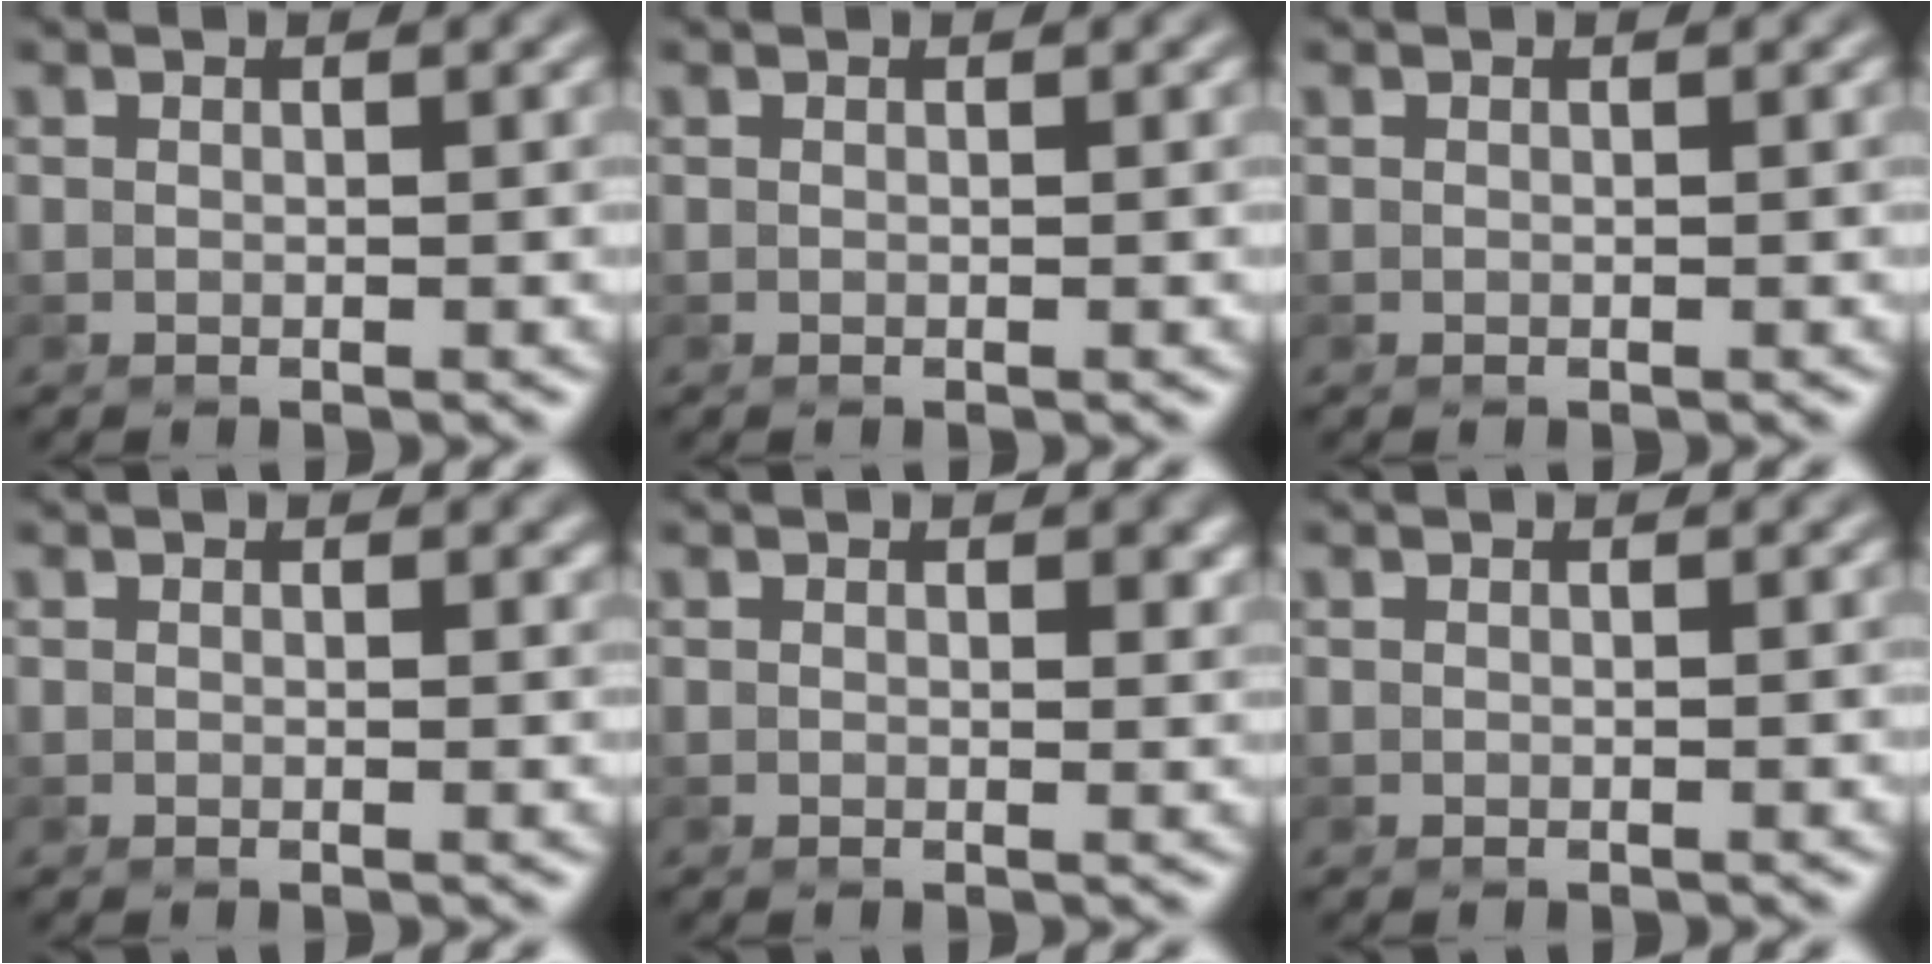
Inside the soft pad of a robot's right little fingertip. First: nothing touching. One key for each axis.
{"total": 0.0}
{"total": 0.0}
{"total": 0.5, "fx": 0.3, "fy": 0.3, "fz": 0.3, "tx": -0.003, "ty": -0.002, "tz": 0.003}
{"total": 1.3, "fx": 0.6, "fy": 0.7, "fz": 0.9, "tx": -0.007, "ty": -0.002, "tz": 0.008}
{"total": 0.0}